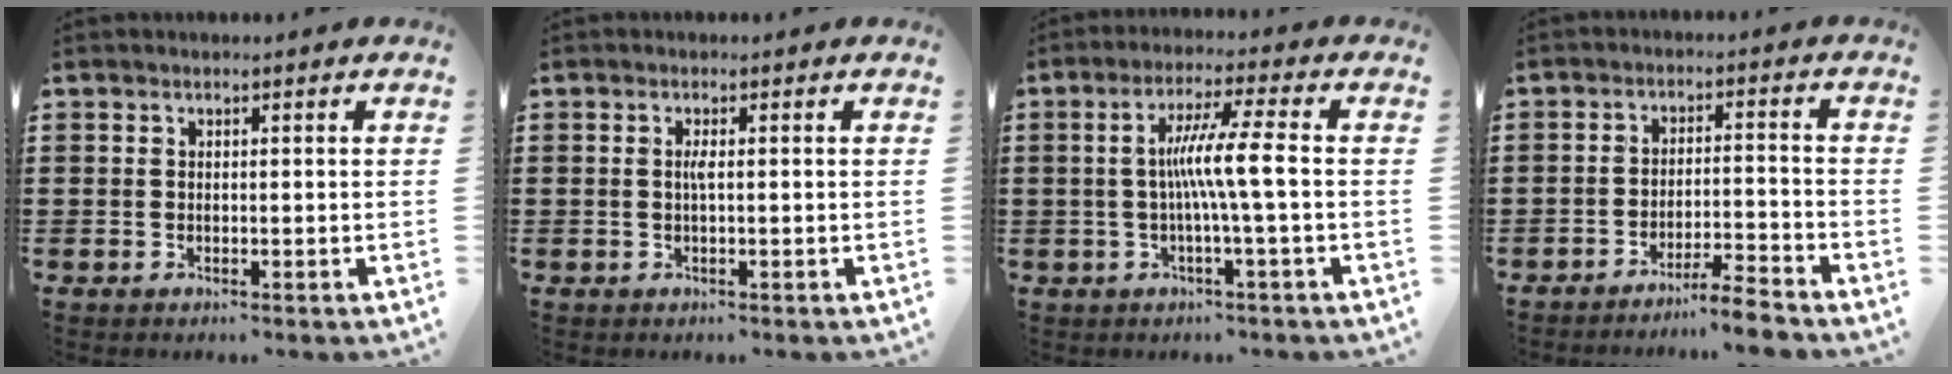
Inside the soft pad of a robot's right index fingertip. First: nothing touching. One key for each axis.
{"total": 1.3, "fx": 0.0, "fy": 0.0, "fz": 1.3, "tx": -0.027, "ty": -0.001, "tz": -0.001}
{"total": 7.3, "fx": -0.7, "fy": -0.7, "fz": 7.2, "tx": -0.131, "ty": -0.003, "tz": -0.022}
{"total": 5.0, "fx": -4.7, "fy": -0.3, "fz": 1.8, "tx": -0.030, "ty": -0.006, "tz": -0.090}